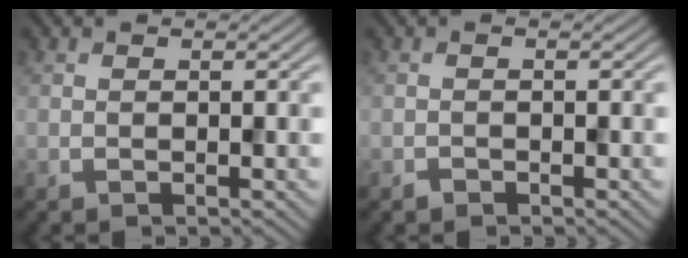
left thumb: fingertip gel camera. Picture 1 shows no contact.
{"total": 0.7, "force": [-0.6, 0.4, 0.1], "torque": [-0.001, -0.002, -0.011]}